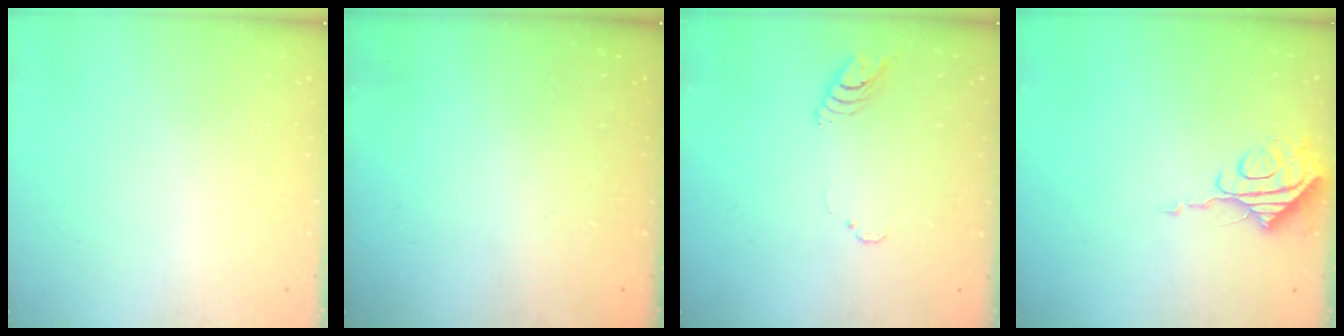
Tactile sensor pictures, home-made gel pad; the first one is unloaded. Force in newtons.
{"total": 0.0}
{"total": 4.7, "press": 4.7, "slide": 0.5}
{"total": 8.4, "press": 8.3, "slide": 0.8}